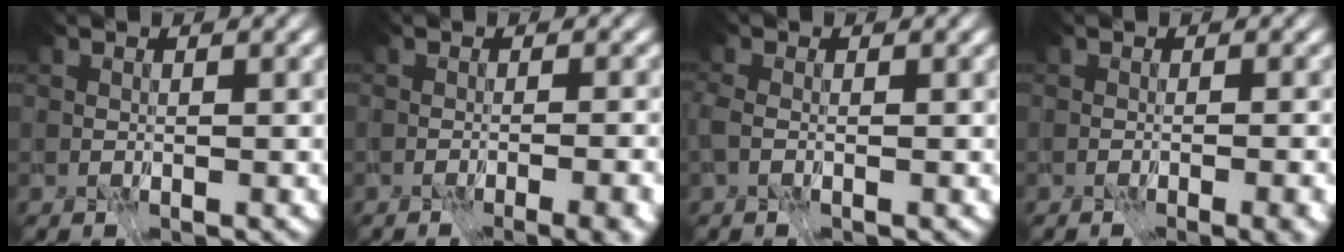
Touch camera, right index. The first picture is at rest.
{"total": 7.4, "force": [-4.5, 3.1, 5.0], "torque": [-0.032, -0.004, -0.041]}
{"total": 3.3, "force": [-1.1, 2.1, 2.3], "torque": [-0.044, 0.000, -0.025]}
{"total": 5.3, "force": [-2.8, 2.3, 3.9], "torque": [-0.021, -0.016, -0.026]}